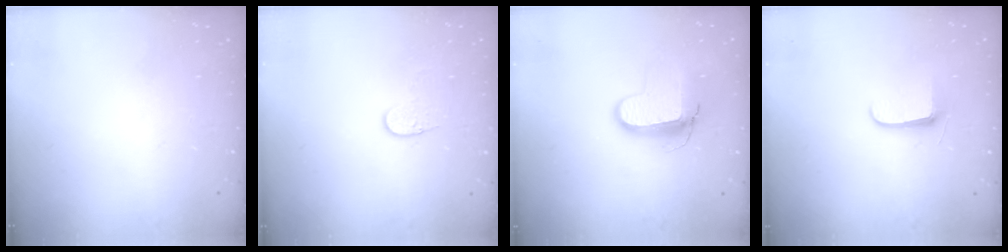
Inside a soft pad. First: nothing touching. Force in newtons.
{"total": 5.3, "press": 5.2, "slide": 0.5}
{"total": 10.3, "press": 10.2, "slide": 1.0}
{"total": 6.8, "press": 6.7, "slide": 0.9}